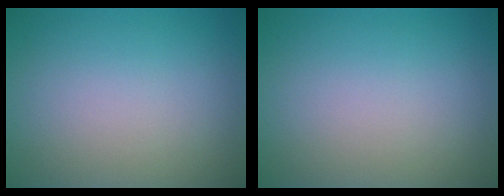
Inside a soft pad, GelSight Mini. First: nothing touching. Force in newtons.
{"total": 0.0}